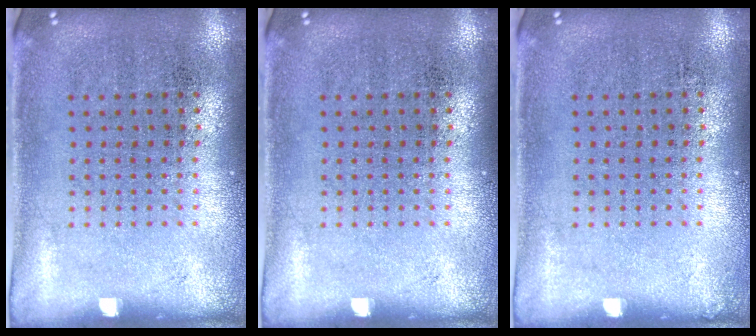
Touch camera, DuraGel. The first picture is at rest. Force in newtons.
{"total": 0.0}
{"total": 0.0}